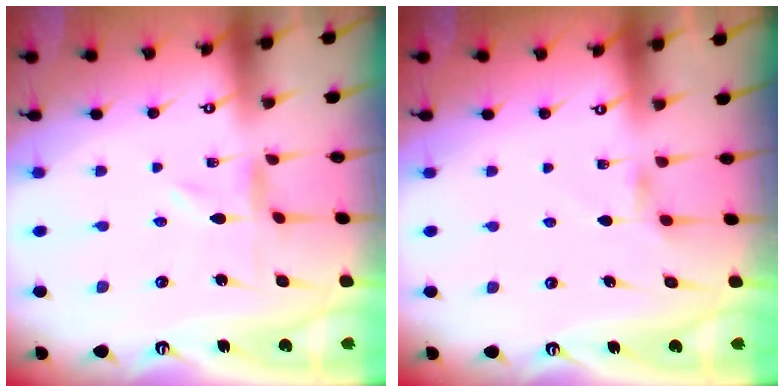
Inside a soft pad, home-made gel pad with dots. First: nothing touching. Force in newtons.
{"total": 2.7, "press": 2.7, "slide": 0.5}